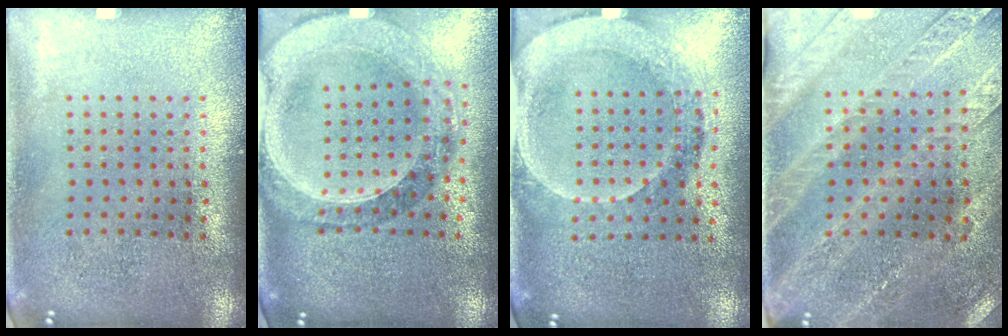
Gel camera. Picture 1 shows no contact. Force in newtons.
{"total": 1.5, "press": 1.4, "slide": 0.5}
{"total": 1.8, "press": 1.7, "slide": 0.7}
{"total": 2.9, "press": 2.7, "slide": 1.1}